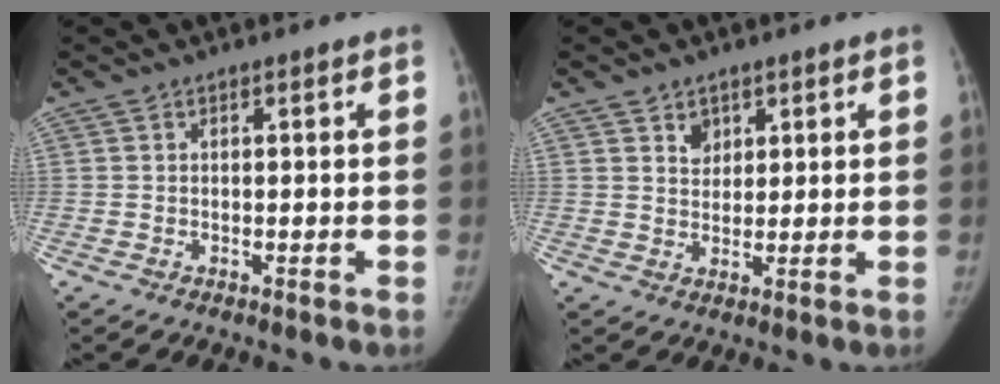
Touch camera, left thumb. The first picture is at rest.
{"total": 3.4, "force": [2.0, 2.5, 1.1], "torque": [0.003, -0.015, 0.037]}